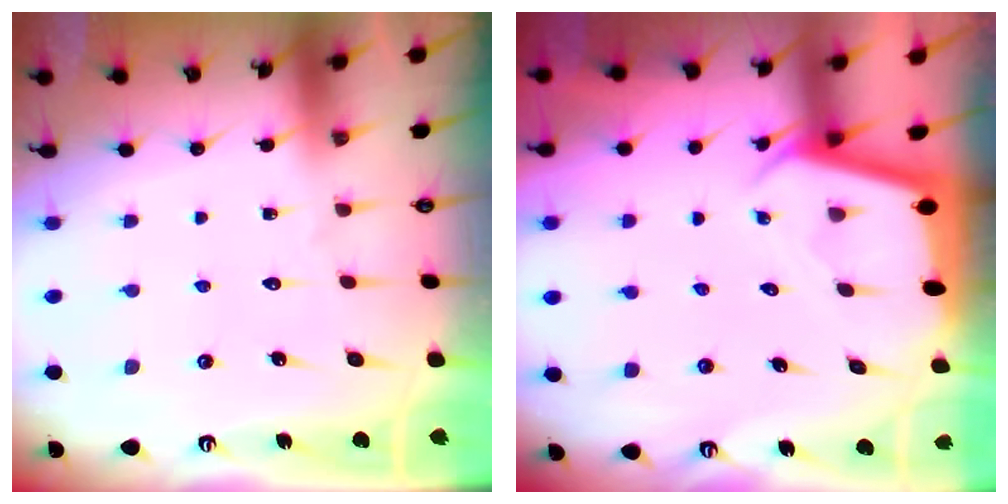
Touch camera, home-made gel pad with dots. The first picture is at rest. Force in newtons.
{"total": 2.2, "press": 2.2, "slide": 0.1}